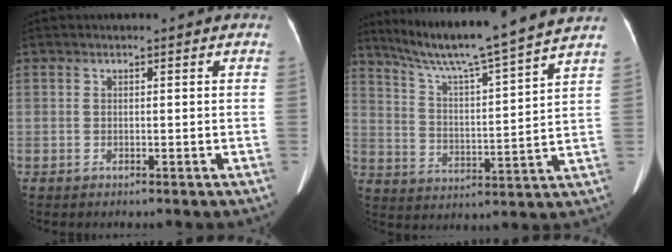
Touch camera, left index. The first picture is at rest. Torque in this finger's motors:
{"motor_torque": [0.32, -0.71, 0.04, 0.11]}